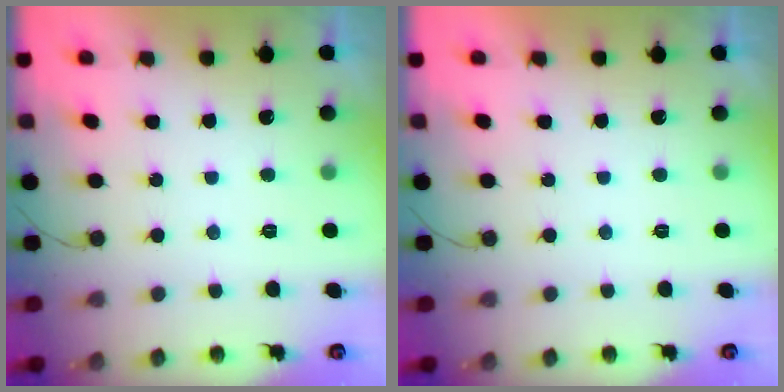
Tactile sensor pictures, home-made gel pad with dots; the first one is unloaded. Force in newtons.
{"total": 1.7, "press": 1.7, "slide": 0.0}